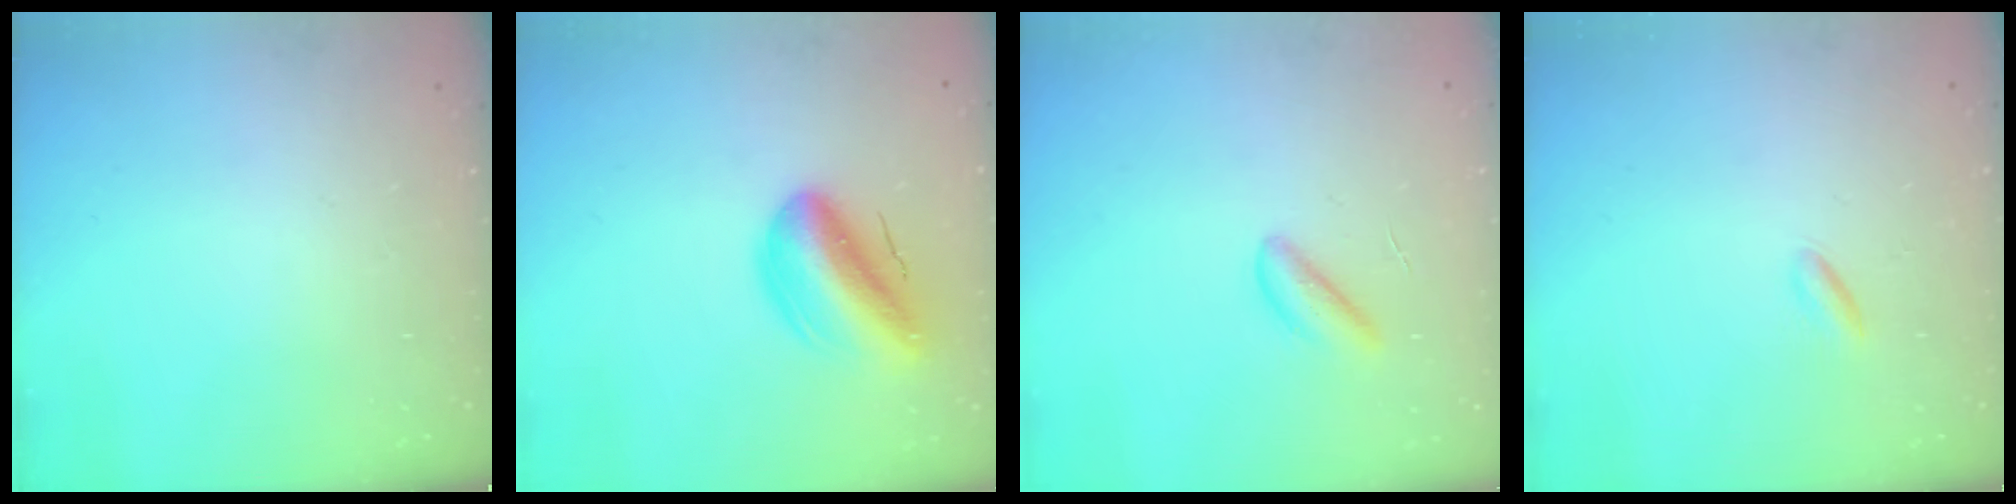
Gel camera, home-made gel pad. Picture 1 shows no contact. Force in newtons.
{"total": 14.3, "press": 13.9, "slide": 3.6}
{"total": 2.8, "press": 2.7, "slide": 0.3}
{"total": 2.6, "press": 2.5, "slide": 0.7}